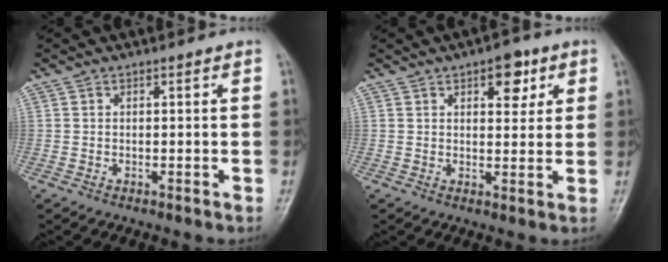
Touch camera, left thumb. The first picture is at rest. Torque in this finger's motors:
{"motor_torque": [0.99, 0.43, 0.47, -0.40, 0.00]}